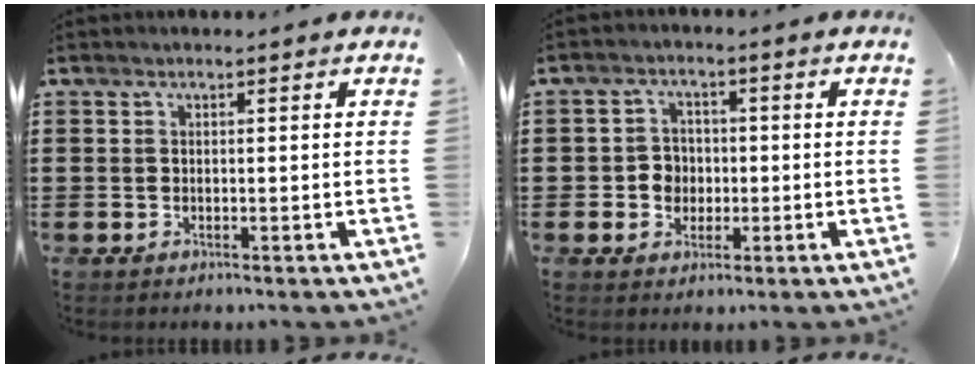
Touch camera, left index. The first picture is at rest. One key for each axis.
{"total": 3.5, "fx": -0.7, "fy": 3.1, "fz": 1.4, "tx": -0.037, "ty": 0.007, "tz": -0.018}